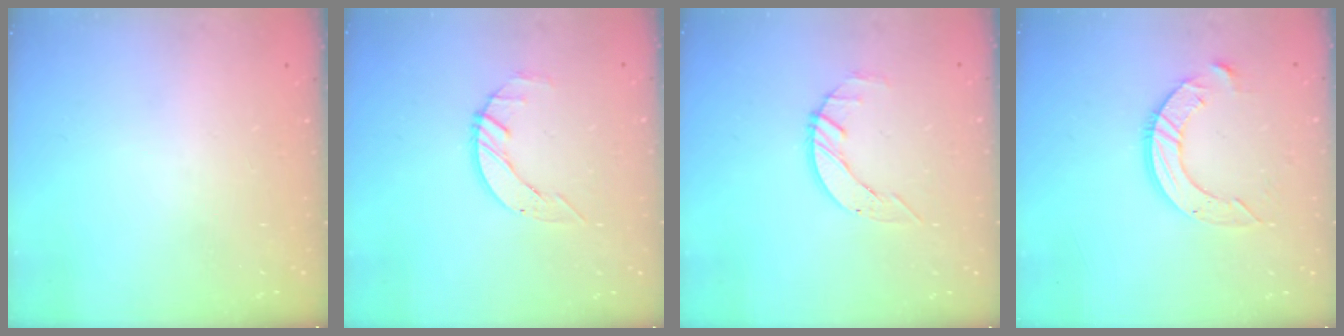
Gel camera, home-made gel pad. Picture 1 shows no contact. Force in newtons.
{"total": 3.3, "press": 3.3, "slide": 0.4}
{"total": 3.3, "press": 3.3, "slide": 0.4}
{"total": 10.0, "press": 10.0, "slide": 1.0}